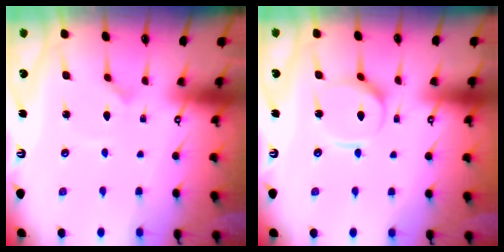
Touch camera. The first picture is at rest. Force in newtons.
{"total": 8.5, "press": 8.4, "slide": 0.9}